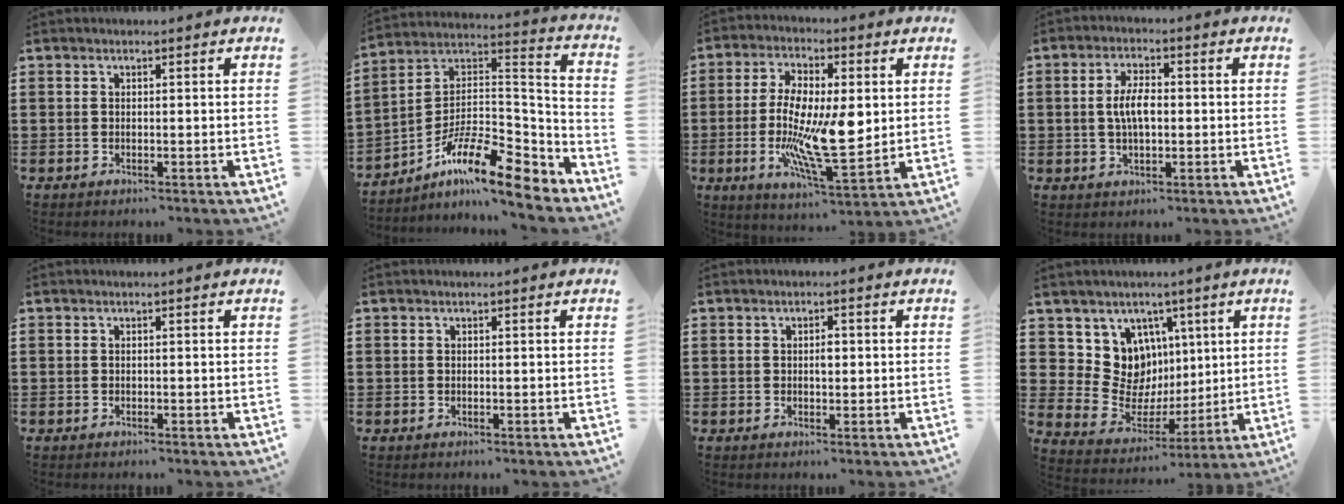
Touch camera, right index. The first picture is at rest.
{"total": 13.5, "force": [-9.5, 3.6, 8.9], "torque": [-0.159, 0.020, -0.176]}
{"total": 12.9, "force": [-0.4, 4.7, 12.0], "torque": [-0.238, -0.013, -0.006]}
{"total": 5.0, "force": [0.0, 2.1, 4.6], "torque": [-0.093, 0.004, -0.005]}
{"total": 0.0}
{"total": 0.0}
{"total": 1.7, "force": [0.1, 0.8, 1.5], "torque": [-0.031, 0.003, 0.001]}
{"total": 10.1, "force": [2.7, 9.4, 2.7], "torque": [-0.077, -0.028, 0.060]}